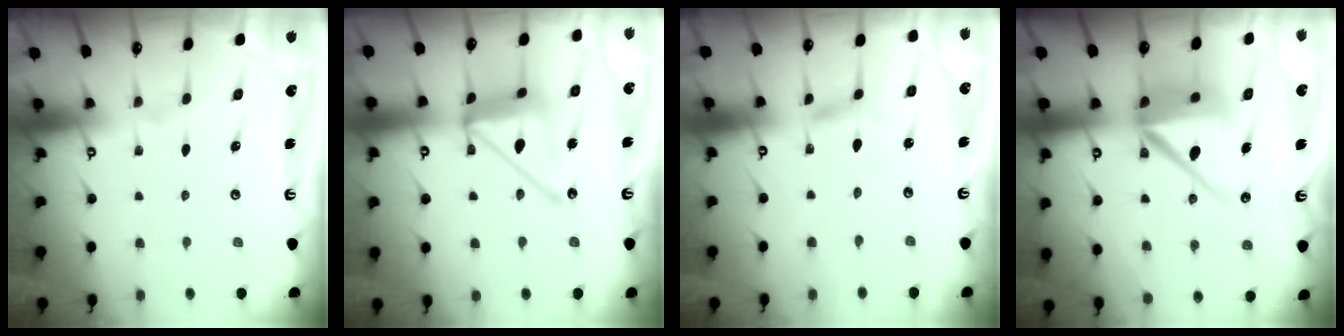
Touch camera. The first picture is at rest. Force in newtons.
{"total": 16.4, "press": 16.3, "slide": 1.4}
{"total": 2.5, "press": 2.5, "slide": 0.3}
{"total": 13.7, "press": 13.6, "slide": 1.7}